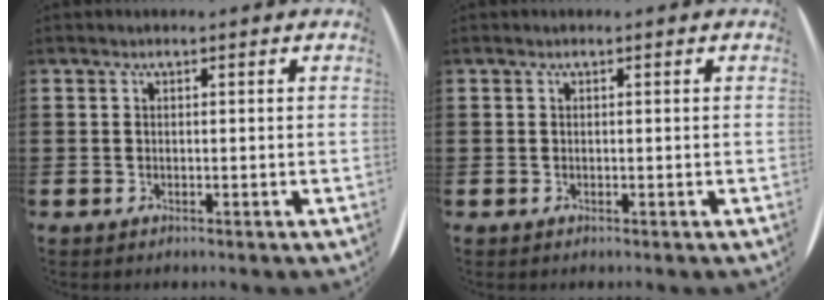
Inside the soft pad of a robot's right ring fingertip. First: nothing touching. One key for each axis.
{"total": 0.0}